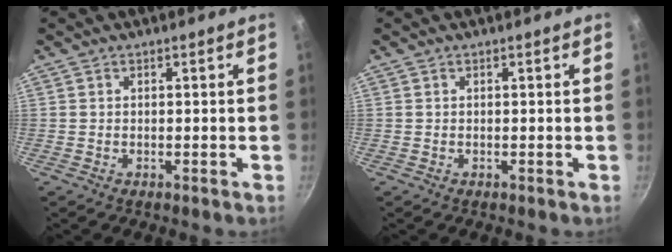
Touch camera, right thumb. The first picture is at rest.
{"total": 0.0}